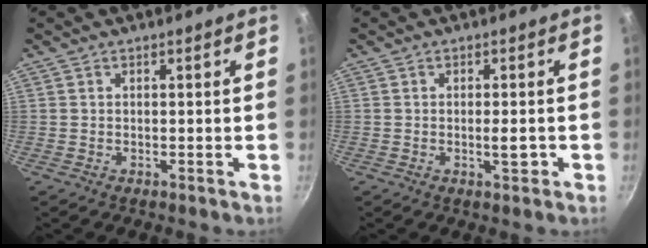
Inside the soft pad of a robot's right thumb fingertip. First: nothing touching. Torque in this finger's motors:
{"motor_torque": [4.13, 0.88, 0.96, -1.07, 0.28]}